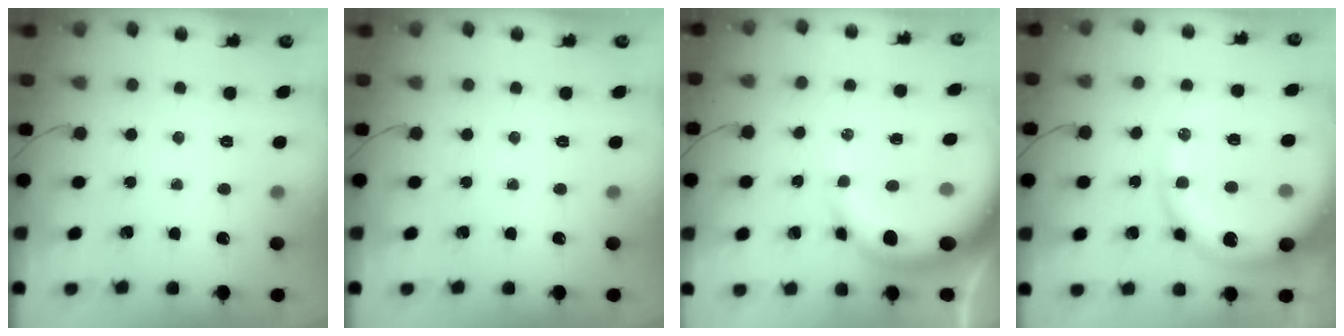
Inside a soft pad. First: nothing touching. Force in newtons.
{"total": 0.0}
{"total": 13.0, "press": 12.7, "slide": 2.4}
{"total": 17.7, "press": 17.3, "slide": 3.9}